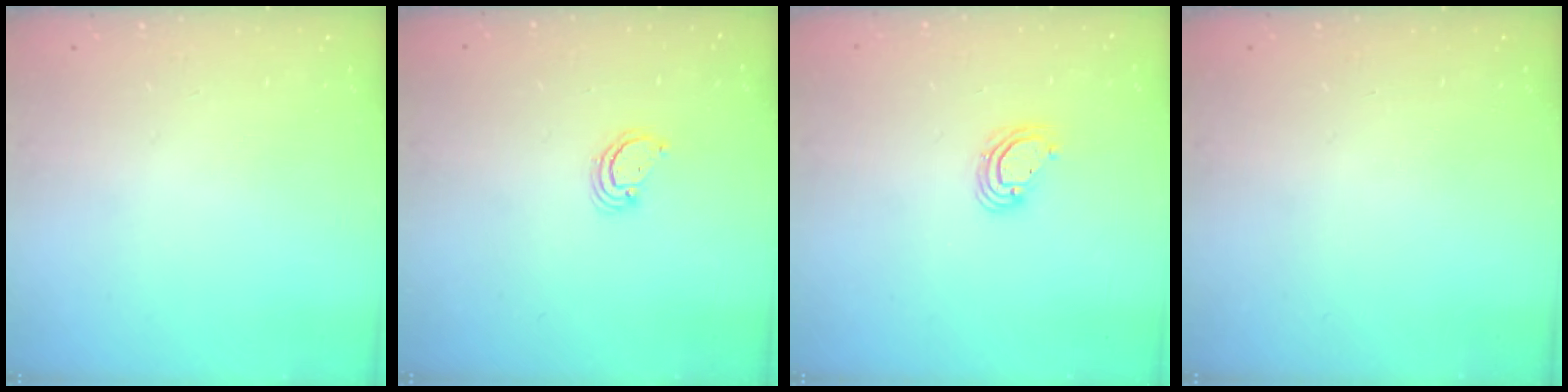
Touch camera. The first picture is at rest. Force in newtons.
{"total": 2.3, "press": 2.3, "slide": 0.1}
{"total": 5.7, "press": 5.7, "slide": 0.5}
{"total": 0.0}